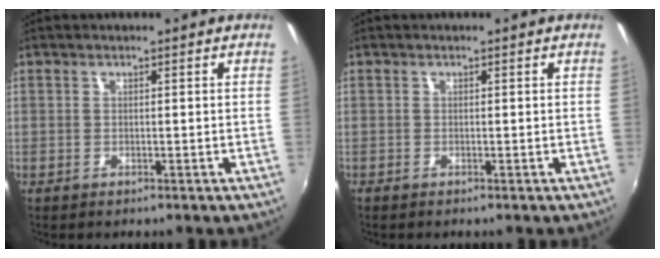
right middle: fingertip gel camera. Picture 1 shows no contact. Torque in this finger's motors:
{"motor_torque": [-0.03, -0.03, 0.00, 0.00]}